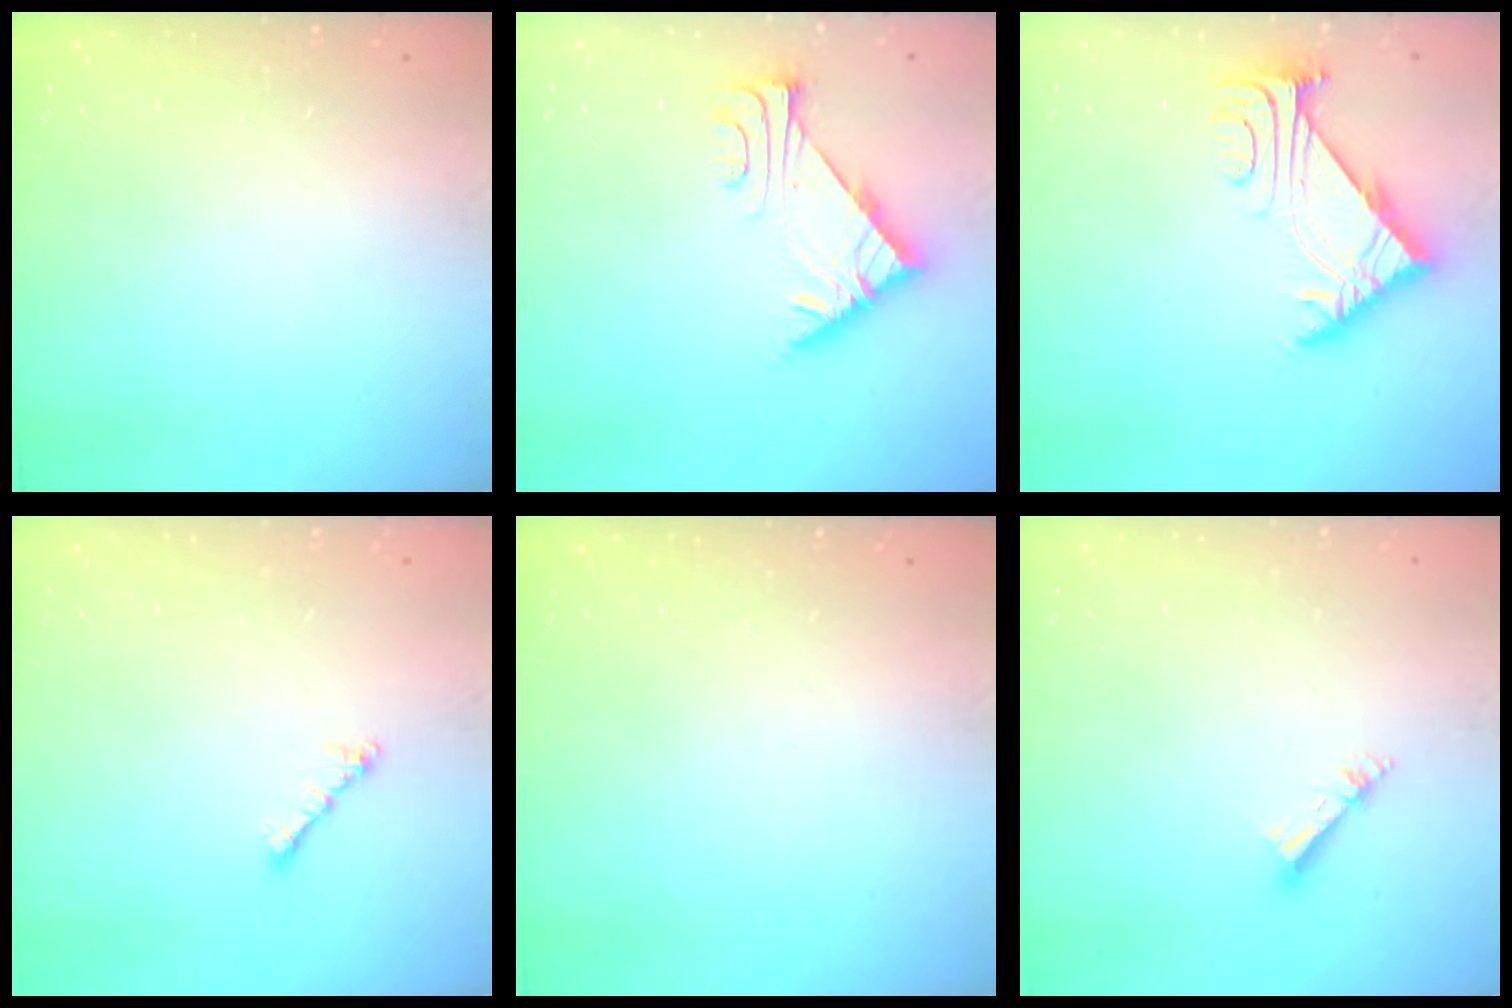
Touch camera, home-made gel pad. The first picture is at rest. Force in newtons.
{"total": 6.0, "press": 5.9, "slide": 0.8}
{"total": 6.1, "press": 6.0, "slide": 1.1}
{"total": 2.0, "press": 1.9, "slide": 0.6}
{"total": 0.0}
{"total": 4.2, "press": 4.2, "slide": 0.2}